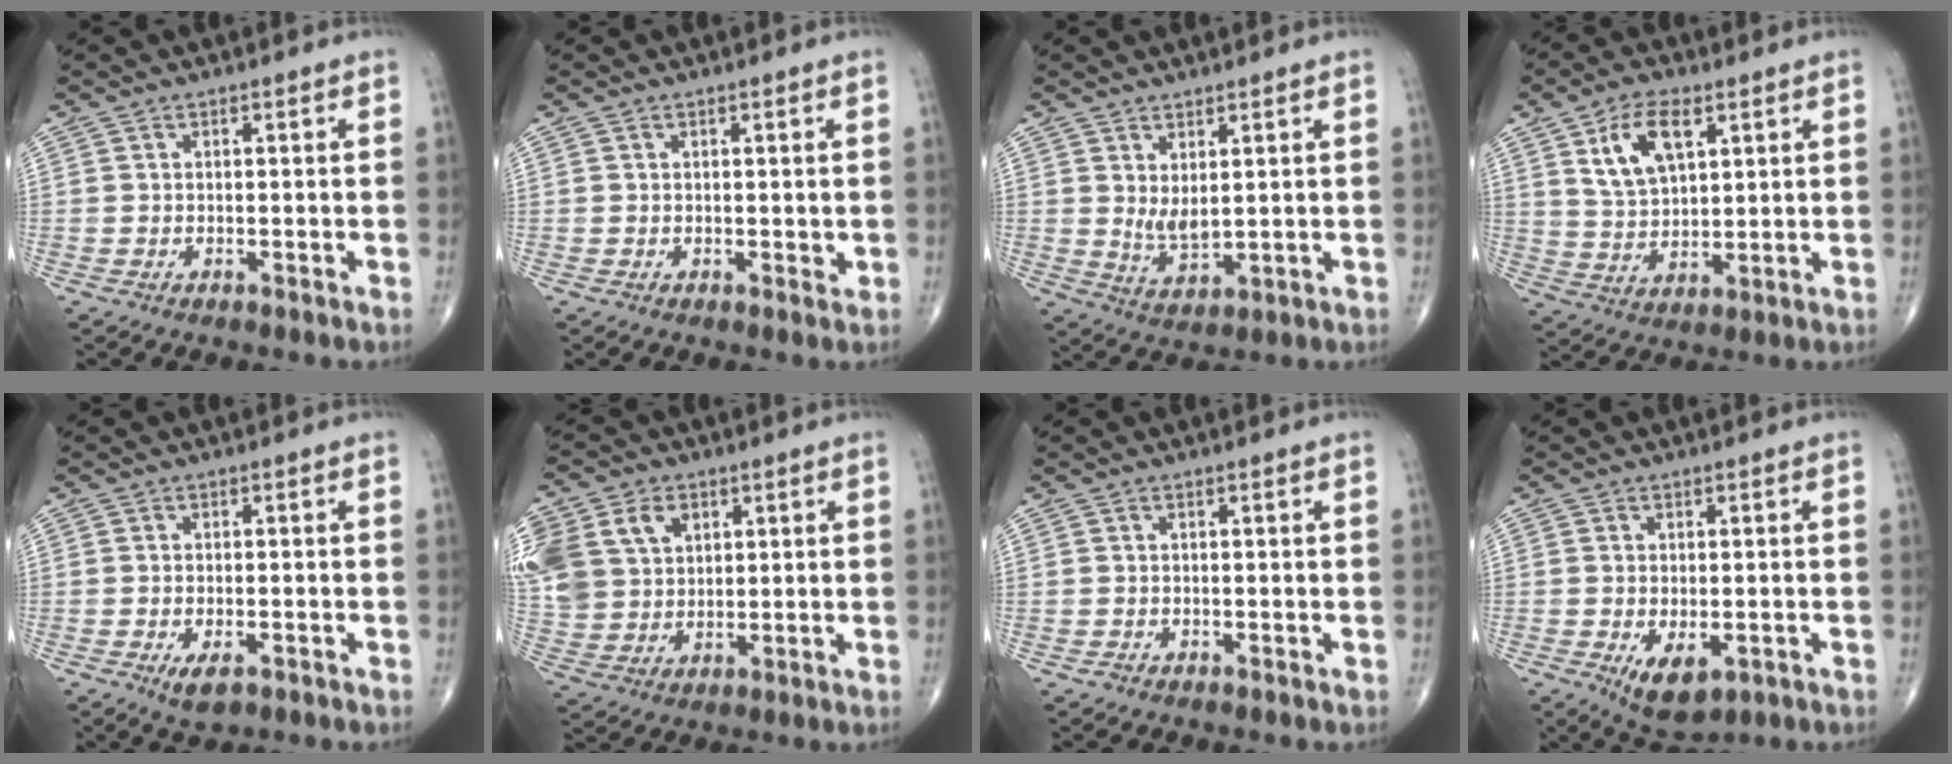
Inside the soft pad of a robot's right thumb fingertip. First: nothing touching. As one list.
[{"total": 0.8, "force": [0.3, 0.5, 0.5], "torque": [-0.006, -0.004, 0.005]}, {"total": 4.6, "force": [1.3, 2.1, 3.9], "torque": [-0.062, -0.021, 0.033]}, {"total": 10.4, "force": [4.7, 5.4, 7.5], "torque": [-0.124, -0.015, 0.094]}, {"total": 3.6, "force": [-1.7, 1.7, 2.7], "torque": [-0.044, 0.000, -0.025]}, {"total": 19.5, "force": [6.3, 15.3, 10.2], "torque": [-0.250, 0.035, 0.138]}, {"total": 0.6, "force": [-0.4, 0.4, 0.1], "torque": [-0.002, 0.000, -0.011]}, {"total": 6.6, "force": [-2.1, 3.5, 5.2], "torque": [-0.076, -0.009, -0.024]}]